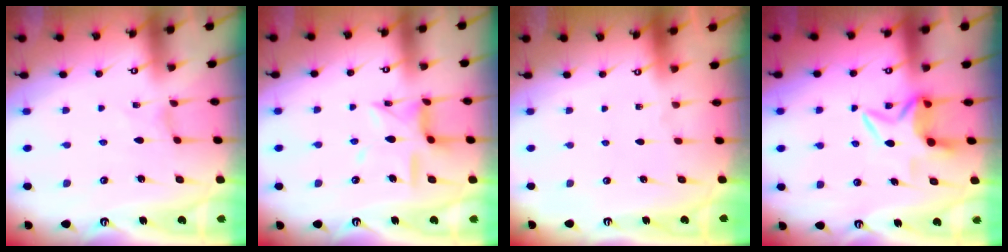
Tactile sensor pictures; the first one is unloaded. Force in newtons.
{"total": 12.0, "press": 12.0, "slide": 0.8}
{"total": 0.0}
{"total": 6.7, "press": 6.7, "slide": 0.7}